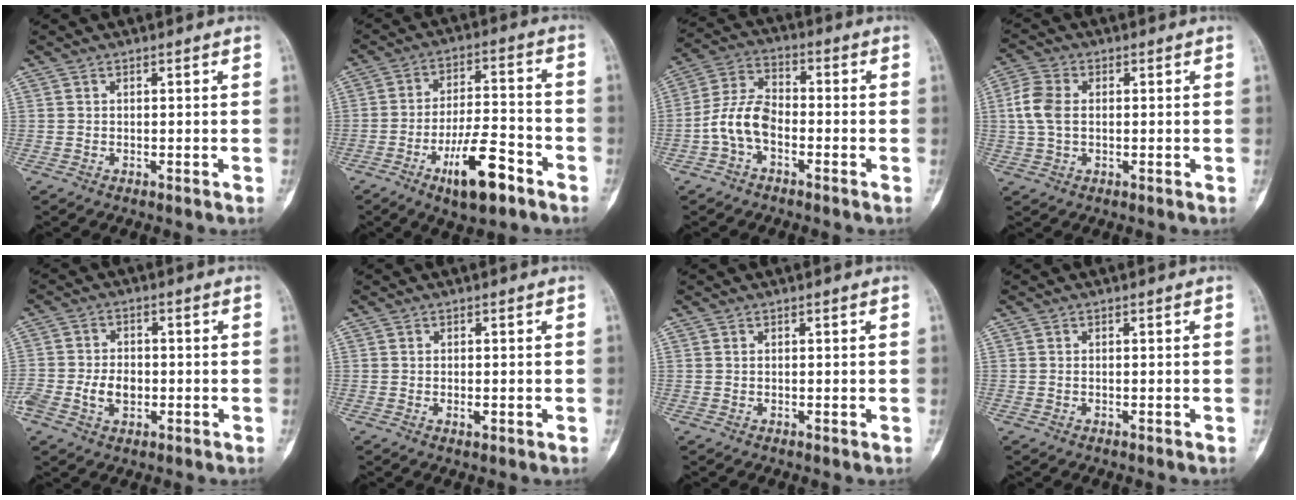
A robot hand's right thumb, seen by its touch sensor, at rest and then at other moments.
{"total": 12.5, "force": [-6.6, 4.4, 9.6], "torque": [-0.159, 0.038, -0.106]}
{"total": 8.5, "force": [-2.8, 5.0, 6.3], "torque": [-0.122, 0.033, -0.063]}
{"total": 6.3, "force": [0.4, 4.1, 4.8], "torque": [-0.109, 0.012, 0.004]}
{"total": 6.0, "force": [-1.4, 4.2, 4.1], "torque": [-0.073, 0.012, -0.021]}
{"total": 1.3, "force": [-0.2, 0.7, 1.1], "torque": [-0.019, -0.002, -0.004]}
{"total": 0.0}
{"total": 0.0}